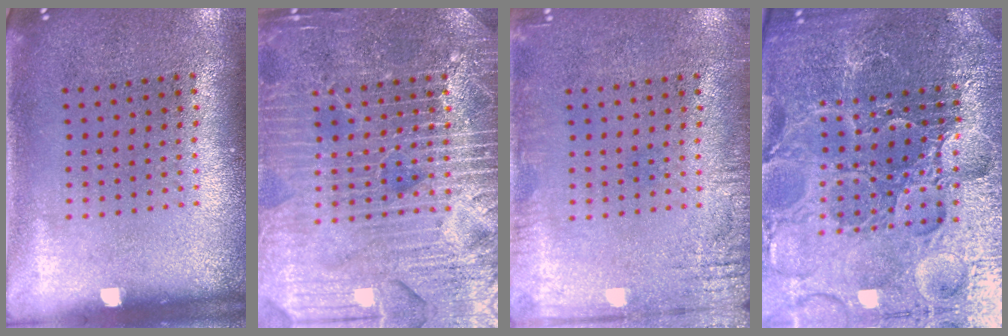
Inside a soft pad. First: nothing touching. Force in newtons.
{"total": 7.2, "press": 7.1, "slide": 0.9}
{"total": 2.0, "press": 2.0, "slide": 0.2}
{"total": 6.0, "press": 5.4, "slide": 2.7}